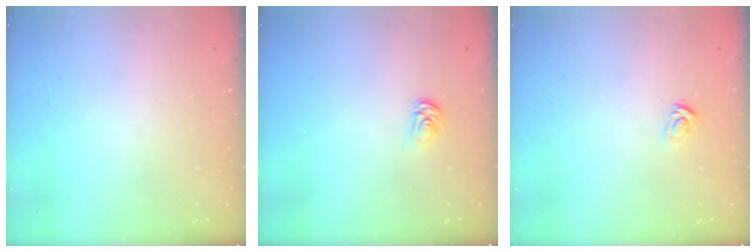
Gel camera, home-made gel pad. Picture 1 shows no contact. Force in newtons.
{"total": 2.6, "press": 2.6, "slide": 0.3}
{"total": 3.7, "press": 3.7, "slide": 0.2}